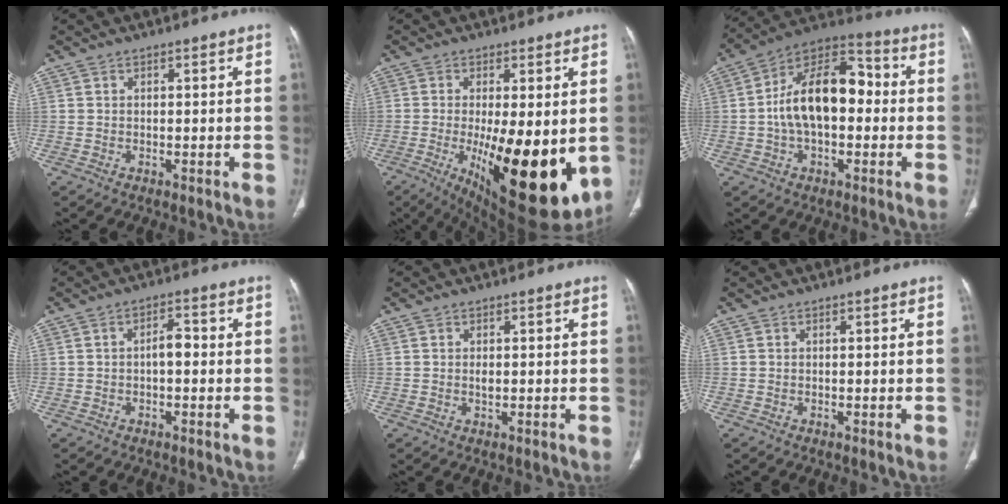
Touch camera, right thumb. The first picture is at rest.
{"total": 22.0, "force": [-4.0, 7.9, 20.1], "torque": [-0.260, -0.038, -0.032]}
{"total": 17.1, "force": [-0.1, 9.9, 13.9], "torque": [-0.221, 0.042, -0.013]}
{"total": 3.2, "force": [-0.4, 1.6, 2.8], "torque": [-0.039, 0.013, -0.011]}
{"total": 1.1, "force": [0.1, 0.6, 0.9], "torque": [-0.018, -0.002, 0.005]}
{"total": 0.0}